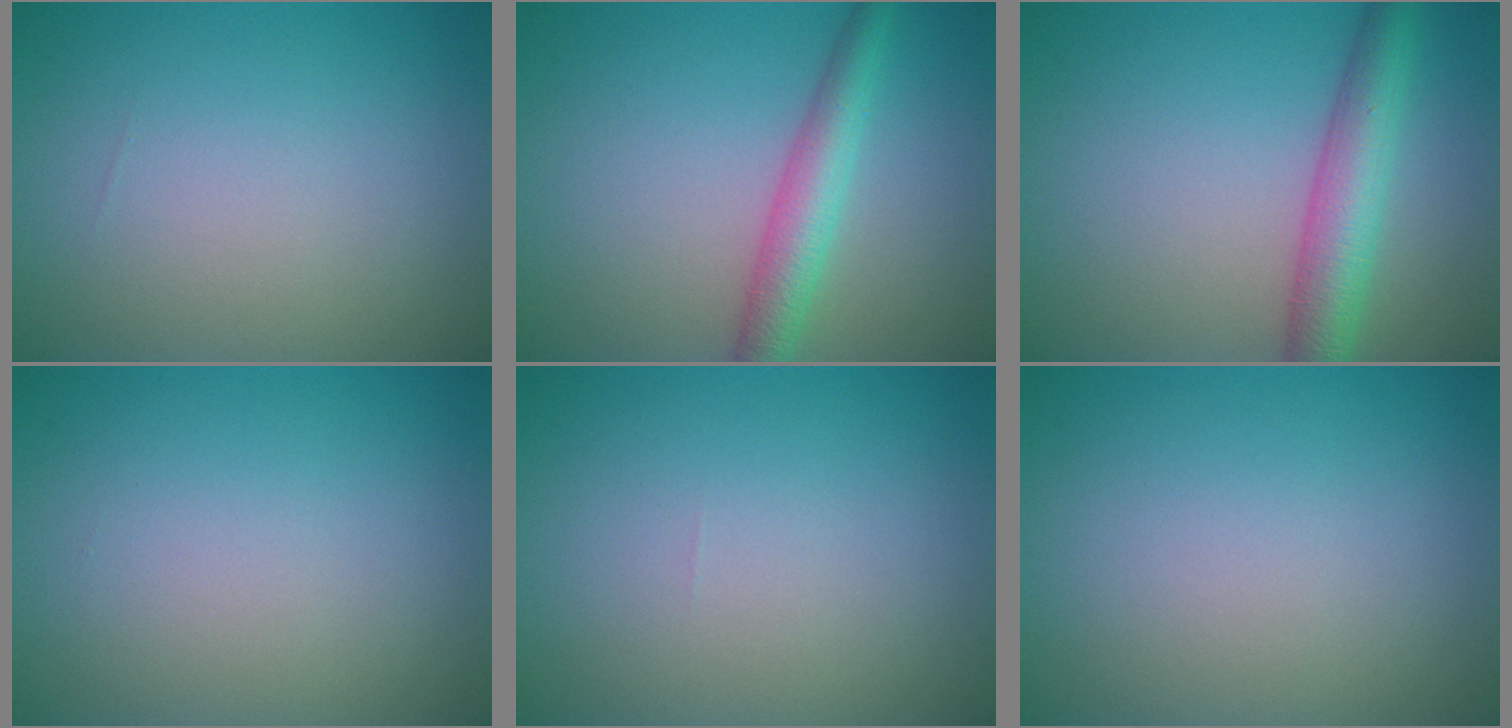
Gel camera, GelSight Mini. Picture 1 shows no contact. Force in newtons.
{"total": 3.9, "press": 3.9, "slide": 0.1}
{"total": 5.2, "press": 5.2, "slide": 0.2}
{"total": 0.0}
{"total": 0.0}
{"total": 0.0}